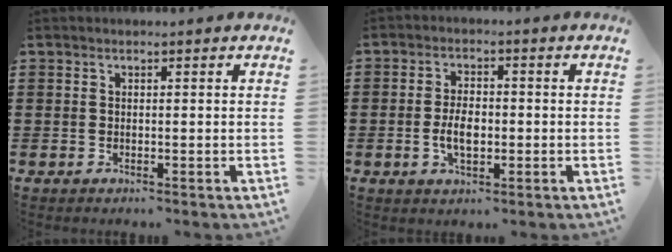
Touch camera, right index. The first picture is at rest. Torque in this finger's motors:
{"motor_torque": [1.13, 1.01, 0.20, 0.09]}